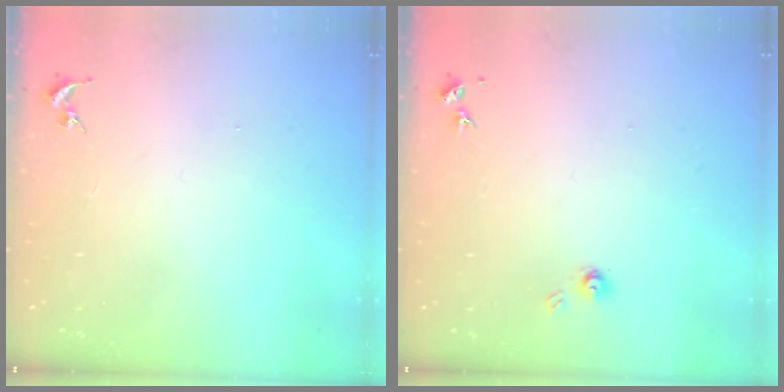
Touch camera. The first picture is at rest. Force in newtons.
{"total": 3.9, "press": 3.8, "slide": 0.4}